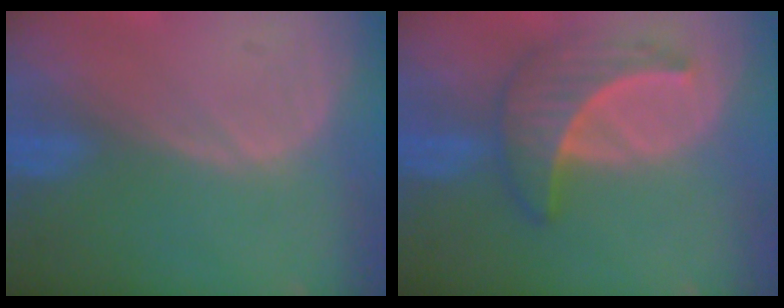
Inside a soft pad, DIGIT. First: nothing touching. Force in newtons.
{"total": 6.9, "press": 6.4, "slide": 2.8}